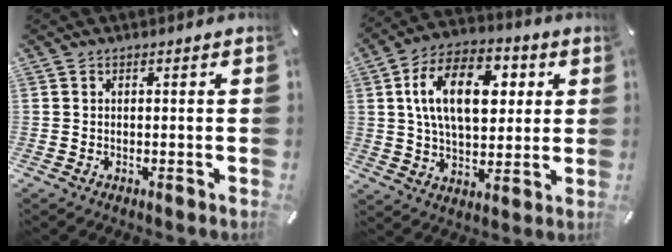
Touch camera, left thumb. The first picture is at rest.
{"total": 17.0, "force": [4.3, 10.5, 12.6], "torque": [-0.226, 0.009, 0.072]}